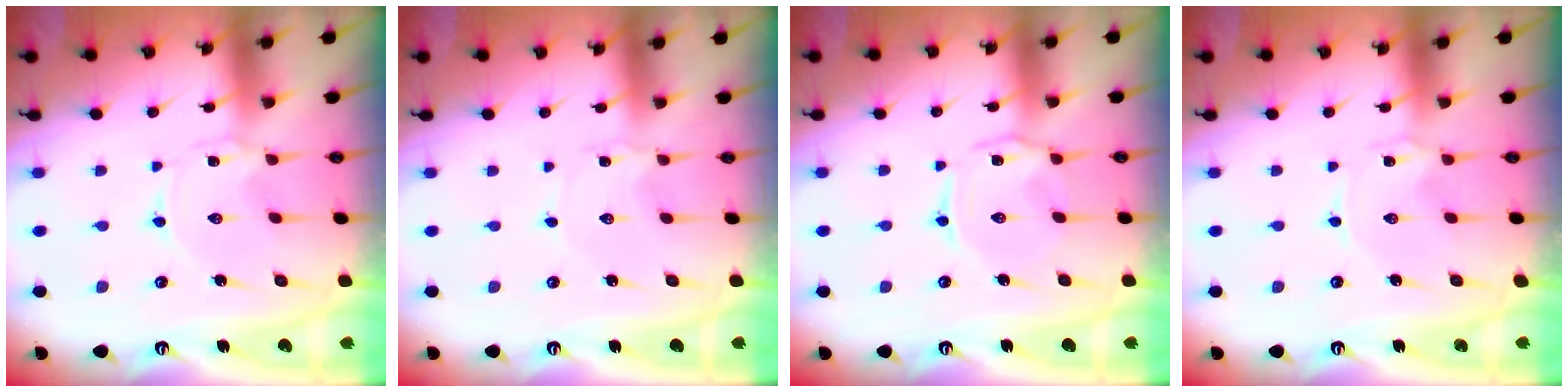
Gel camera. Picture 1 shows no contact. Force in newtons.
{"total": 0.6, "press": 0.6, "slide": 0.1}
{"total": 2.2, "press": 2.1, "slide": 0.6}
{"total": 0.0}